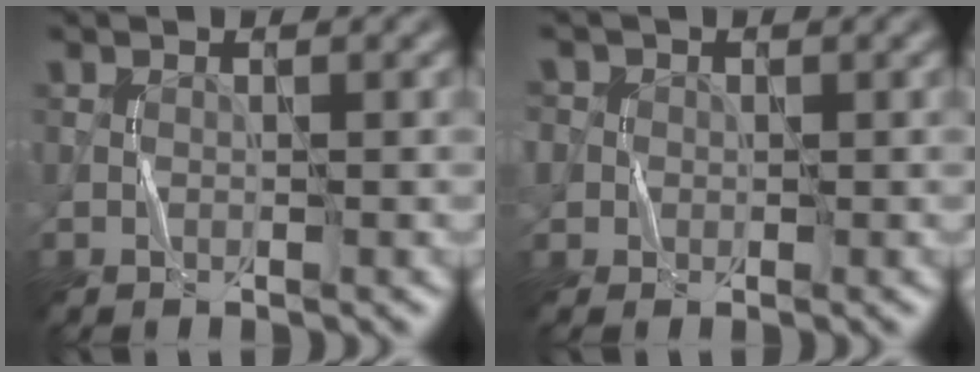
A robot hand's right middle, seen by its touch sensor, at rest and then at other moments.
{"total": 3.4, "force": [1.1, 3.1, 0.9], "torque": [-0.012, 0.014, 0.004]}